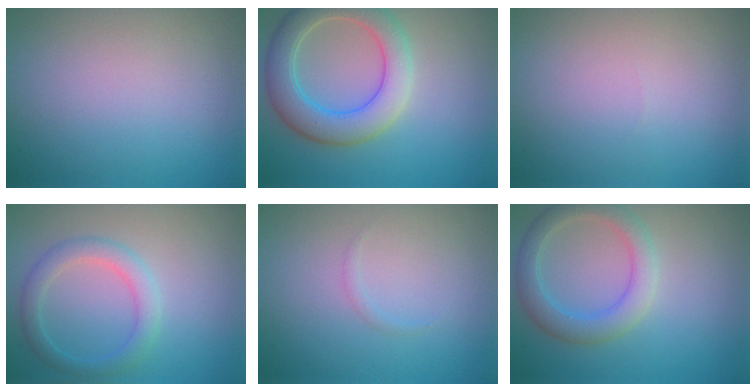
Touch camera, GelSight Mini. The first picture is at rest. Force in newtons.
{"total": 6.0, "press": 6.0, "slide": 0.7}
{"total": 0.0}
{"total": 2.7, "press": 2.7, "slide": 0.1}
{"total": 0.5, "press": 0.5, "slide": 0.0}
{"total": 3.8, "press": 3.8, "slide": 0.1}